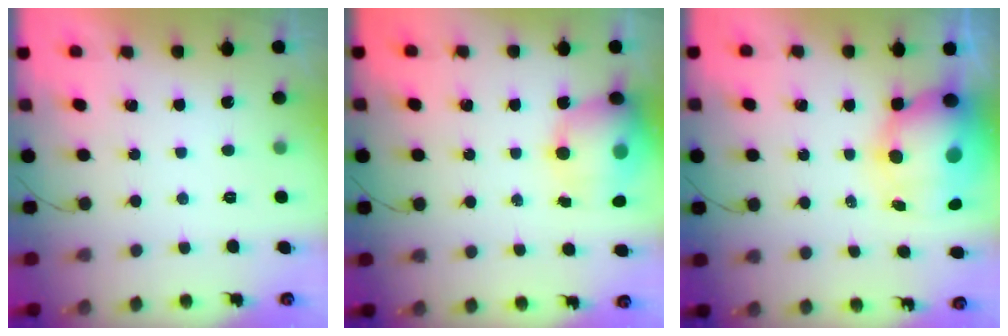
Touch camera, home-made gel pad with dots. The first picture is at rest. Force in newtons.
{"total": 14.8, "press": 14.5, "slide": 3.3}
{"total": 13.2, "press": 12.9, "slide": 2.8}